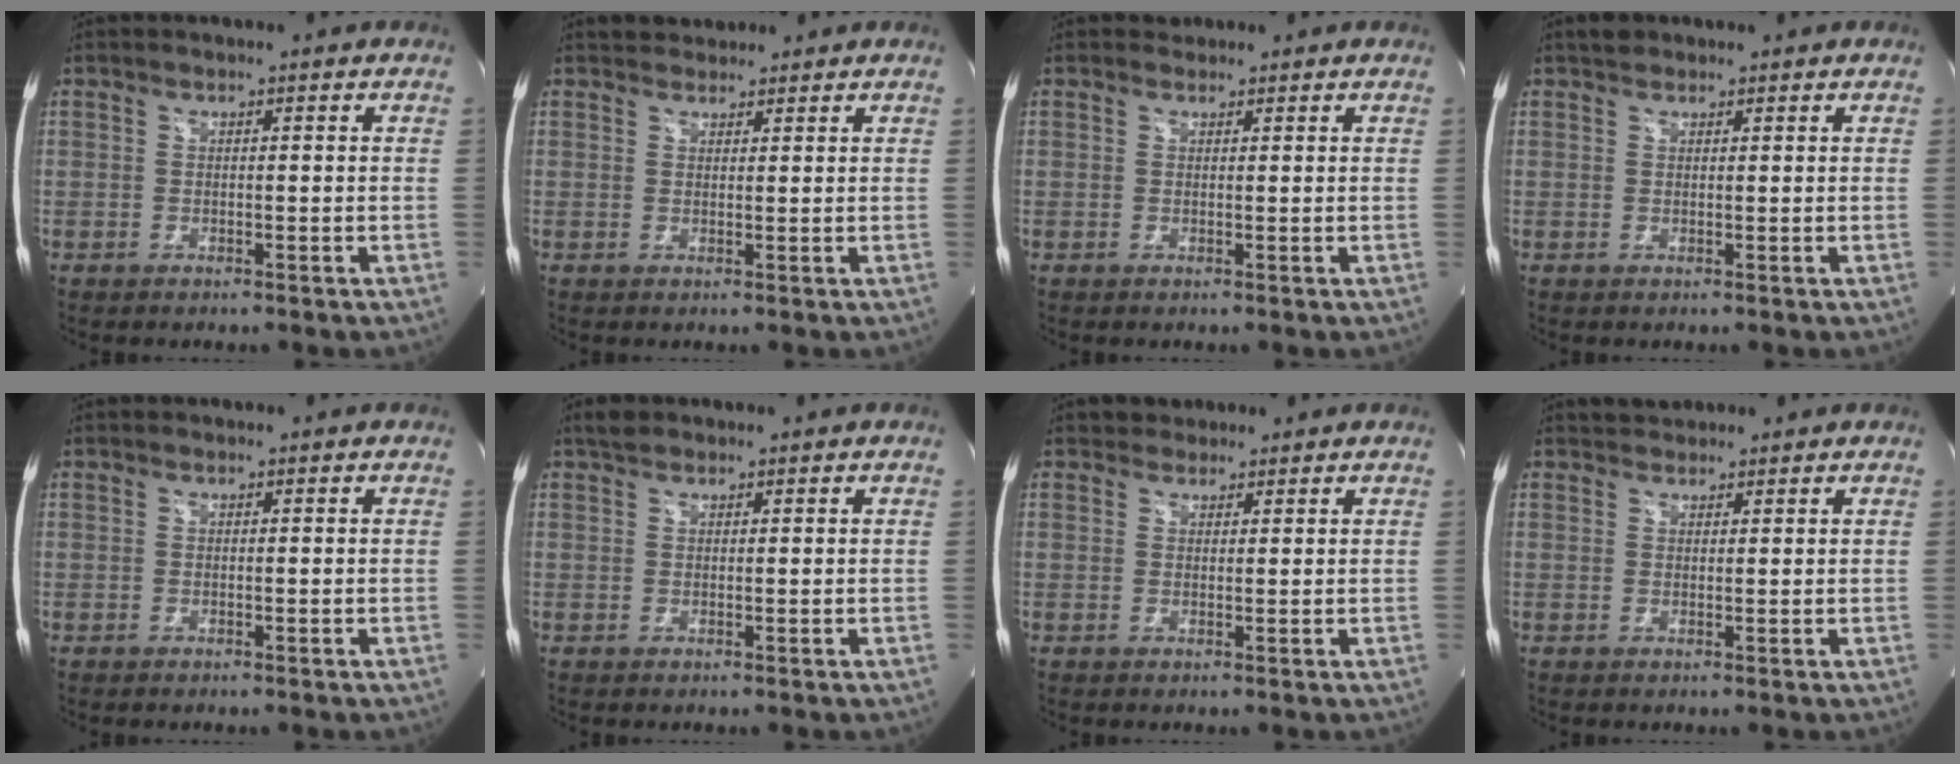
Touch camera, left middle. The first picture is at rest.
{"total": 2.7, "force": [2.5, 1.2, 0.2], "torque": [0.000, 0.018, 0.038]}
{"total": 0.9, "force": [0.7, 0.5, -0.2], "torque": [-0.001, 0.008, 0.009]}
{"total": 1.6, "force": [1.3, 0.9, 0.3], "torque": [-0.009, 0.013, 0.019]}
{"total": 0.0}
{"total": 1.7, "force": [1.3, 0.9, 0.5], "torque": [-0.013, 0.013, 0.022]}
{"total": 2.2, "force": [1.7, 1.3, -0.2], "torque": [0.007, 0.011, 0.022]}
{"total": 2.2, "force": [2.0, 0.9, 0.1], "torque": [-0.004, 0.018, 0.033]}